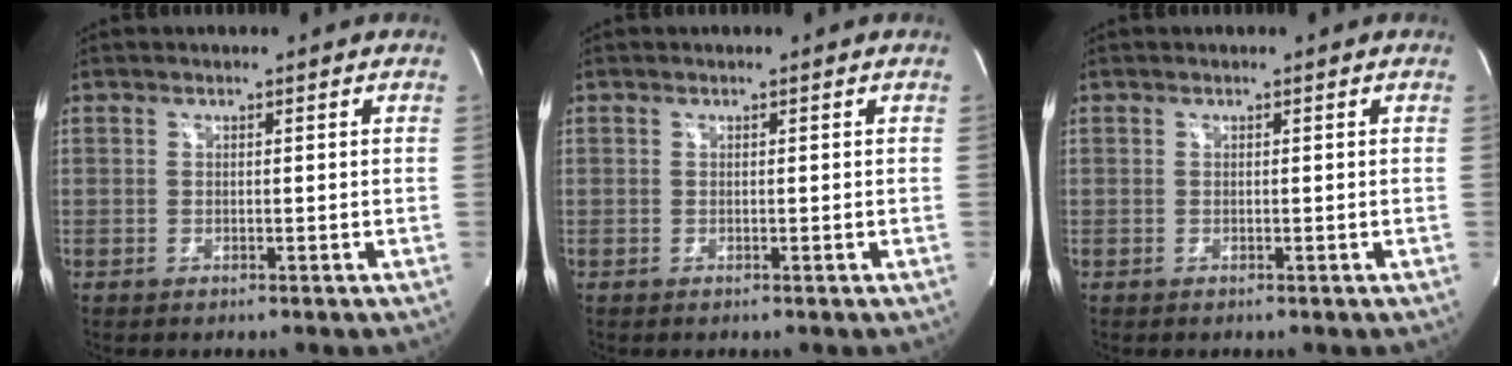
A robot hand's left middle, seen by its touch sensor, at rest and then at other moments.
{"total": 0.0}
{"total": 0.0}